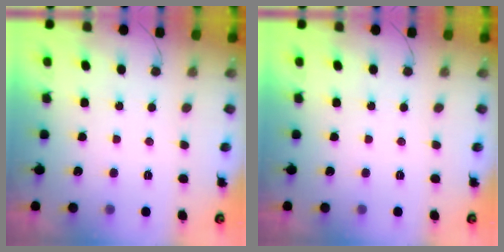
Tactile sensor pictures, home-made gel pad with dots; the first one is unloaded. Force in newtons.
{"total": 0.0}